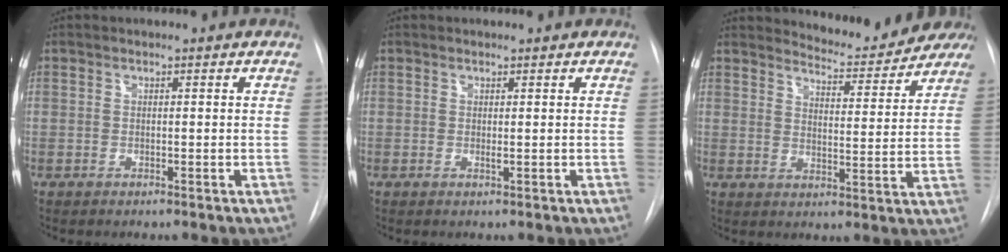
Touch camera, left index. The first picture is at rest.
{"total": 0.6, "force": [-0.6, -0.1, 0.2], "torque": [-0.009, -0.009, -0.008]}
{"total": 10.0, "force": [9.8, 1.5, 1.3], "torque": [-0.013, -0.027, 0.120]}